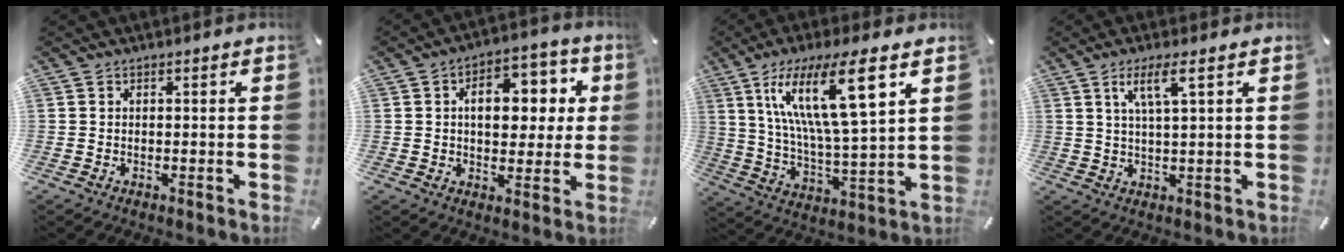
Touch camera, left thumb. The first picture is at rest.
{"total": 12.3, "force": [2.5, 8.2, 8.8], "torque": [-0.108, -0.006, 0.037]}
{"total": 18.6, "force": [9.9, 4.1, 15.2], "torque": [-0.310, -0.028, 0.149]}
{"total": 6.4, "force": [2.8, 0.7, 5.7], "torque": [-0.118, 0.002, 0.045]}